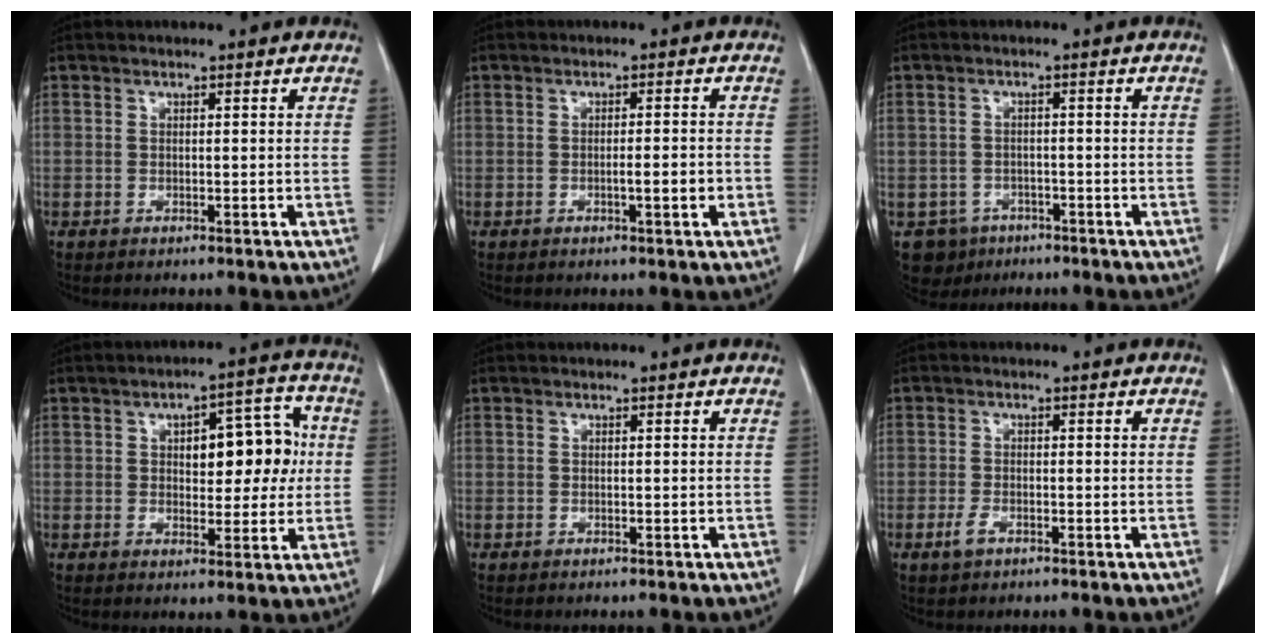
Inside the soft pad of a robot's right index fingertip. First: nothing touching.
{"total": 2.8, "force": [-0.8, 0.1, 2.6], "torque": [-0.043, -0.002, -0.013]}
{"total": 4.9, "force": [-2.9, 3.9, 0.4], "torque": [-0.002, 0.007, -0.041]}
{"total": 9.9, "force": [1.4, 4.3, 8.8], "torque": [-0.111, 0.033, 0.025]}
{"total": 0.0}
{"total": 2.2, "force": [-1.2, 1.0, 1.5], "torque": [-0.035, 0.000, -0.022]}